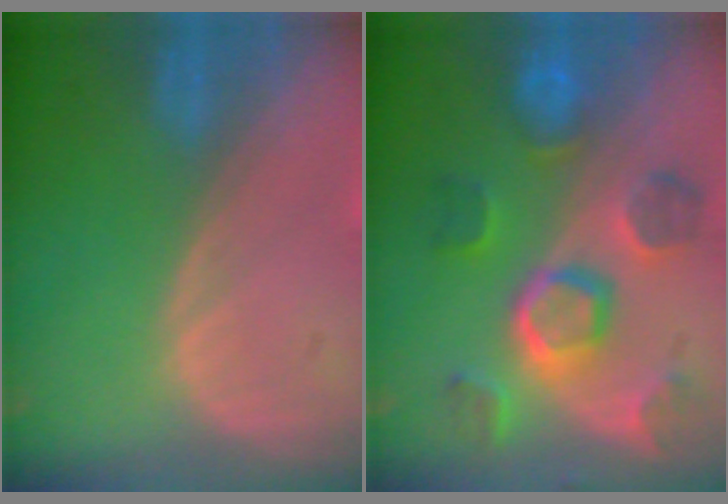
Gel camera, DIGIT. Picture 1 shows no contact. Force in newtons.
{"total": 9.3, "press": 9.1, "slide": 1.9}